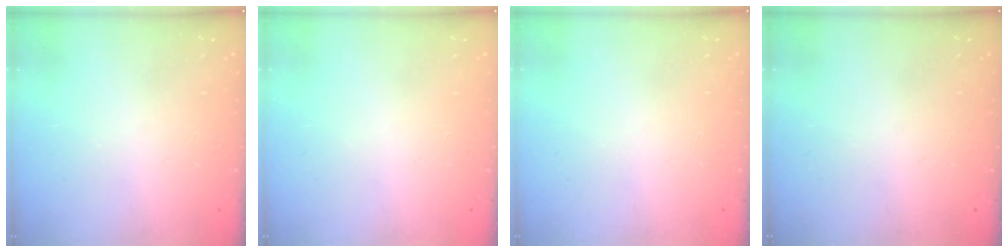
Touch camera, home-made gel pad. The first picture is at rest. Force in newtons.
{"total": 0.0}
{"total": 0.0}
{"total": 0.0}